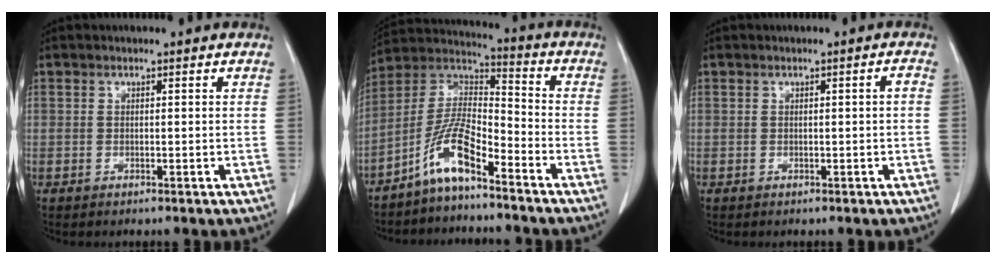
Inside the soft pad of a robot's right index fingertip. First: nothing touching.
{"total": 9.3, "force": [-6.3, 2.2, 6.5], "torque": [-0.135, 0.019, -0.123]}
{"total": 1.0, "force": [-0.2, 0.0, 1.0], "torque": [-0.014, 0.001, 0.000]}